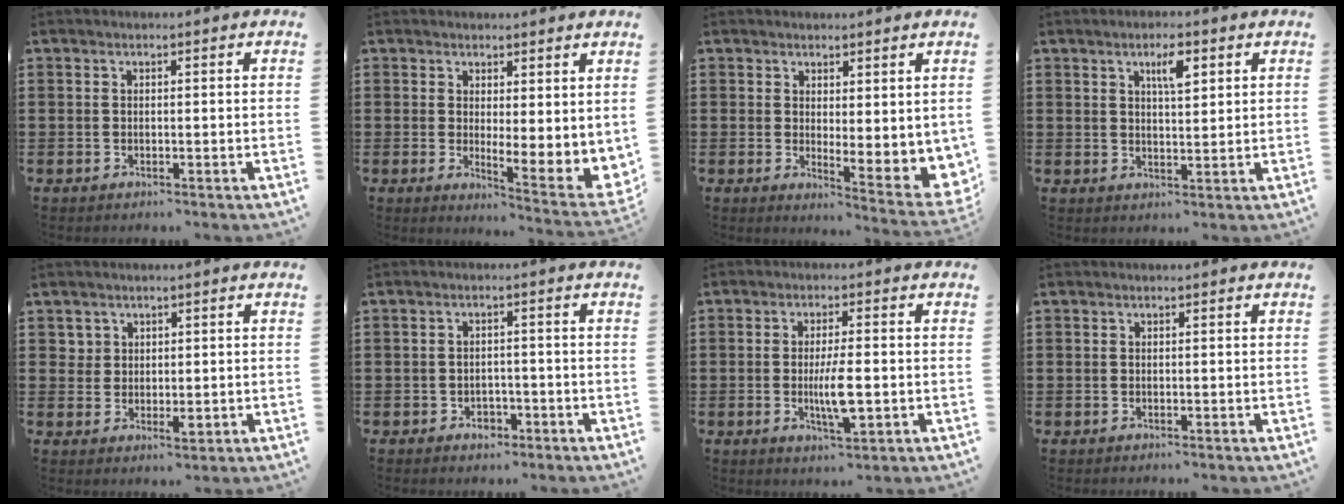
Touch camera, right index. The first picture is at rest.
{"total": 2.0, "force": [1.2, 0.3, 1.5], "torque": [-0.034, -0.024, 0.018]}
{"total": 2.3, "force": [2.0, 0.6, 0.9], "torque": [-0.024, -0.021, 0.033]}
{"total": 3.8, "force": [2.0, 1.1, 3.0], "torque": [-0.049, 0.001, 0.029]}
{"total": 2.4, "force": [1.2, 1.9, 0.9], "torque": [-0.024, 0.007, 0.023]}
{"total": 2.0, "force": [-1.4, 1.3, 0.7], "torque": [-0.018, -0.001, -0.029]}
{"total": 5.8, "force": [-1.0, 1.3, 5.5], "torque": [-0.115, -0.011, -0.022]}
{"total": 0.0}